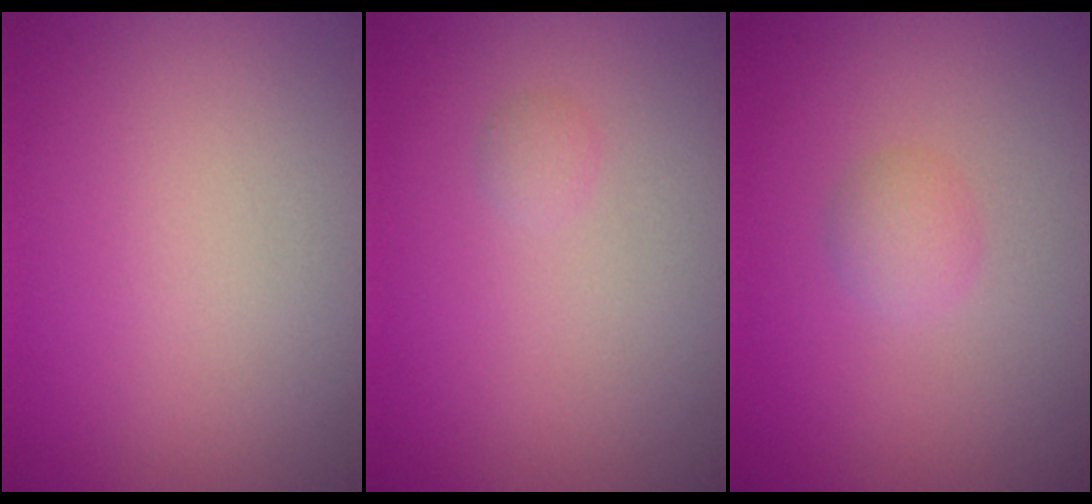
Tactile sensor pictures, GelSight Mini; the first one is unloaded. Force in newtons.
{"total": 0.6, "press": 0.6, "slide": 0.0}
{"total": 1.4, "press": 1.4, "slide": 0.0}